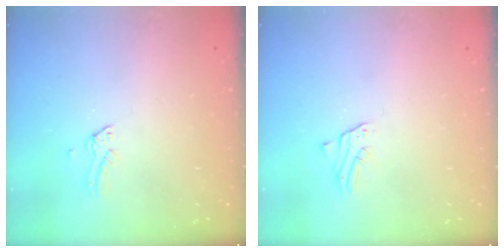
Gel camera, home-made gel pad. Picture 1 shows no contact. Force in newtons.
{"total": 1.4, "press": 1.4, "slide": 0.0}